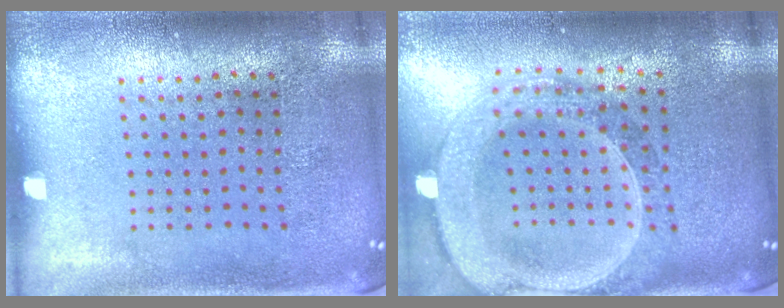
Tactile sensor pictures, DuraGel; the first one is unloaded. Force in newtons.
{"total": 2.8, "press": 2.4, "slide": 1.3}